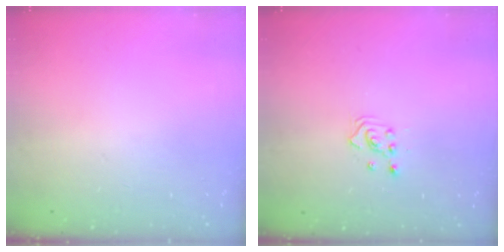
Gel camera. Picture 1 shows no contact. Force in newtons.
{"total": 2.3, "press": 2.3, "slide": 0.3}